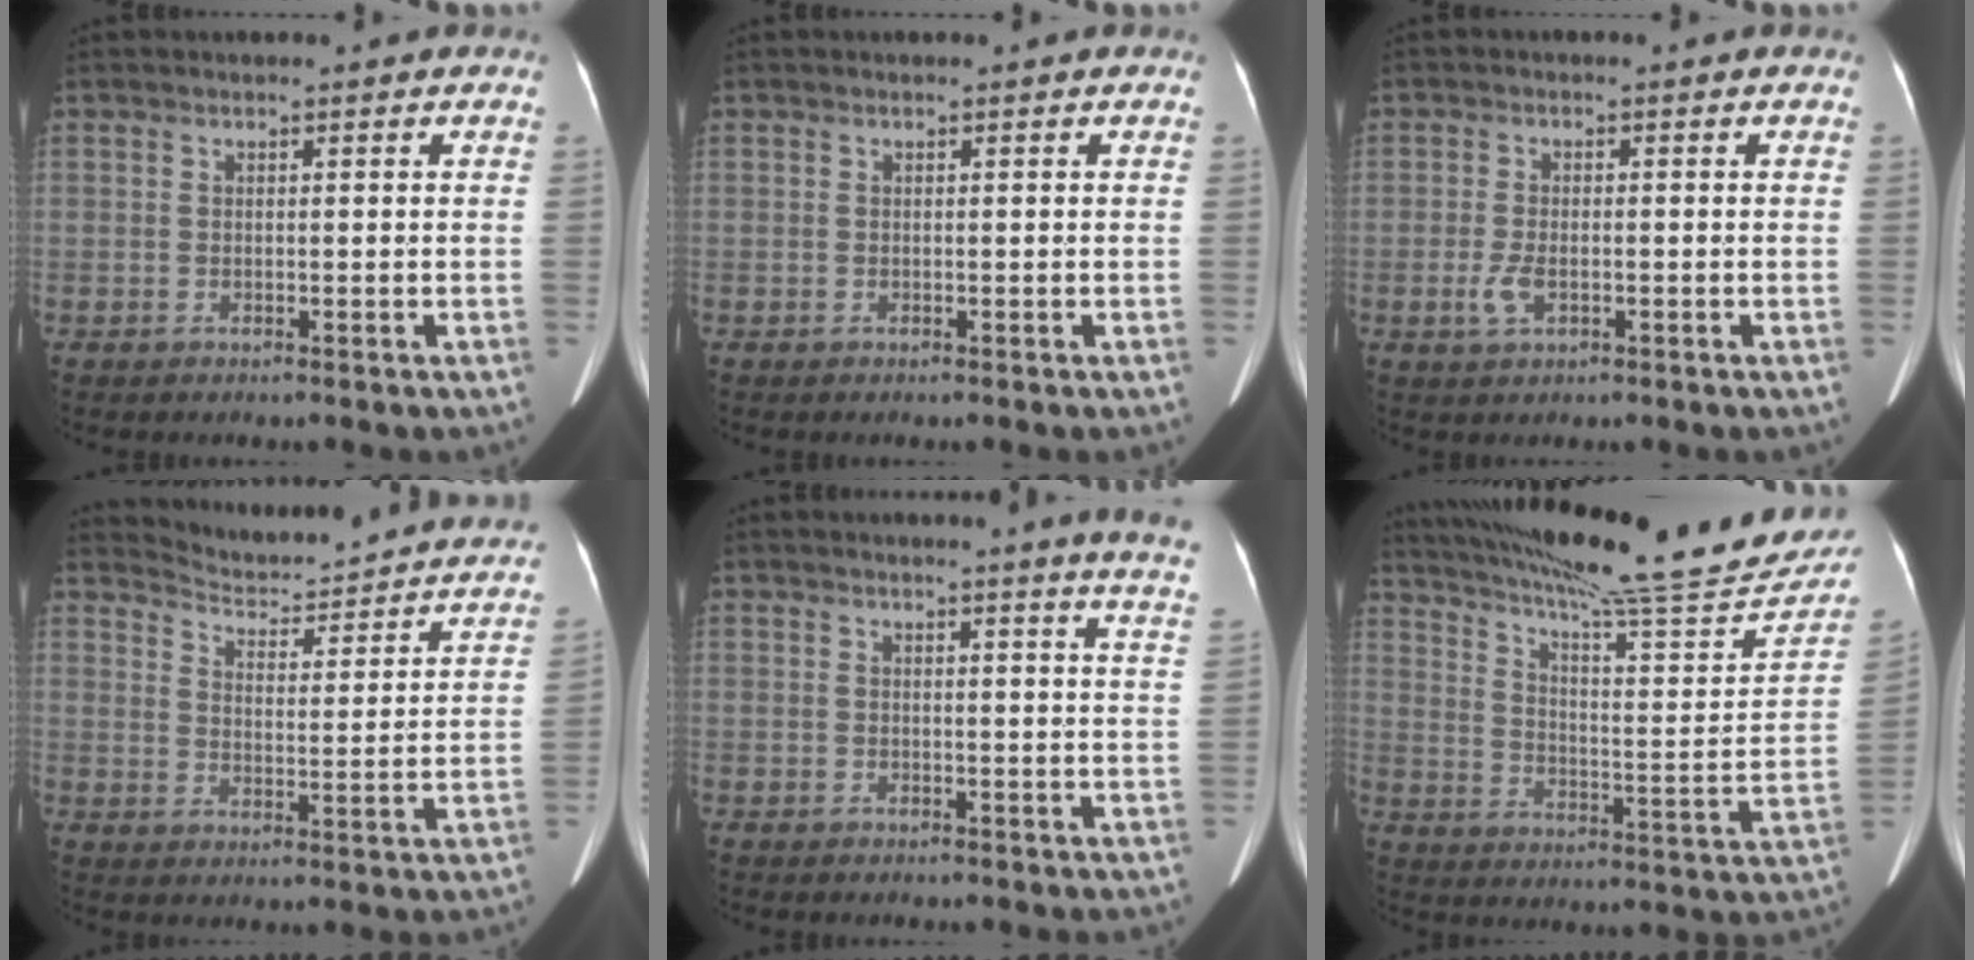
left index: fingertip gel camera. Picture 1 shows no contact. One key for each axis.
{"total": 0.0}
{"total": 3.0, "fx": -1.1, "fy": 1.4, "fz": 2.4, "tx": -0.056, "ty": -0.004, "tz": -0.019}
{"total": 19.8, "fx": 19.2, "fy": 2.1, "fz": 4.8, "tx": -0.064, "ty": -0.055, "tz": 0.236}
{"total": 9.4, "fx": 8.5, "fy": -1.4, "fz": 3.9, "tx": -0.039, "ty": -0.055, "tz": 0.071}
{"total": 27.3, "fx": 23.8, "fy": 2.1, "fz": 13.3, "tx": -0.211, "ty": -0.044, "tz": 0.321}